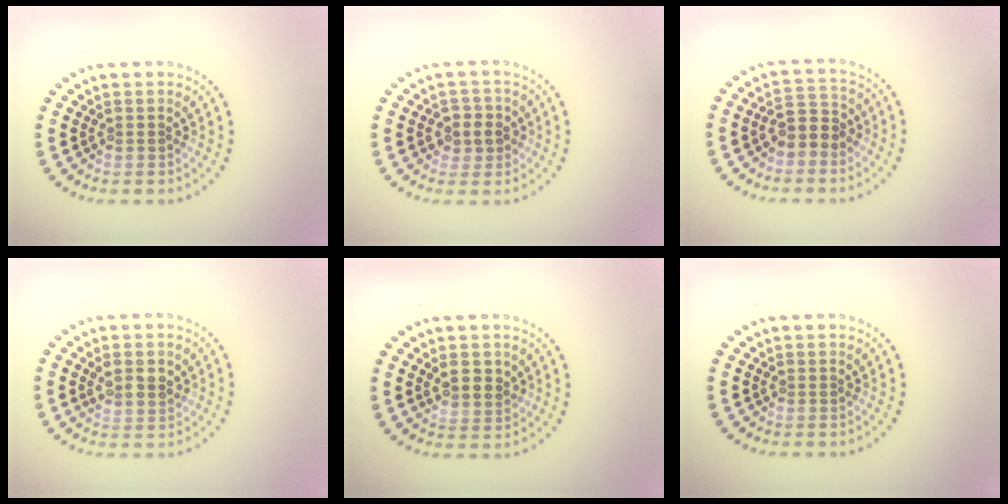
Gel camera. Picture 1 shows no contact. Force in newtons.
{"total": 2.3, "press": 2.2, "slide": 0.7}
{"total": 2.8, "press": 2.6, "slide": 1.1}
{"total": 2.3, "press": 2.2, "slide": 0.8}
{"total": 2.0, "press": 1.9, "slide": 0.6}
{"total": 0.0}